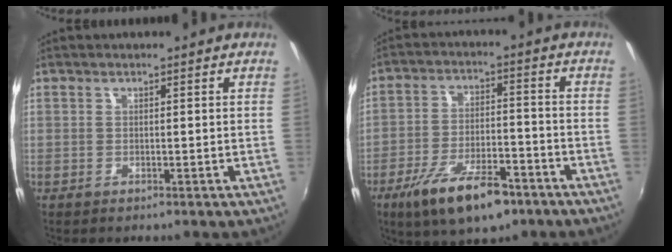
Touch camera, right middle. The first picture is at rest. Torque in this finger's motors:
{"motor_torque": [1.23, -0.91, 0.23, 0.11]}